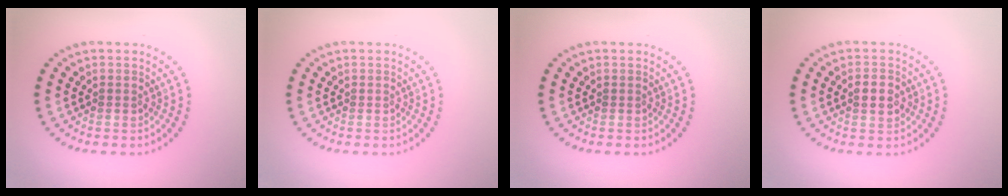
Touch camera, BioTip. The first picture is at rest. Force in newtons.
{"total": 0.0}
{"total": 0.0}
{"total": 2.4, "press": 2.4, "slide": 0.0}